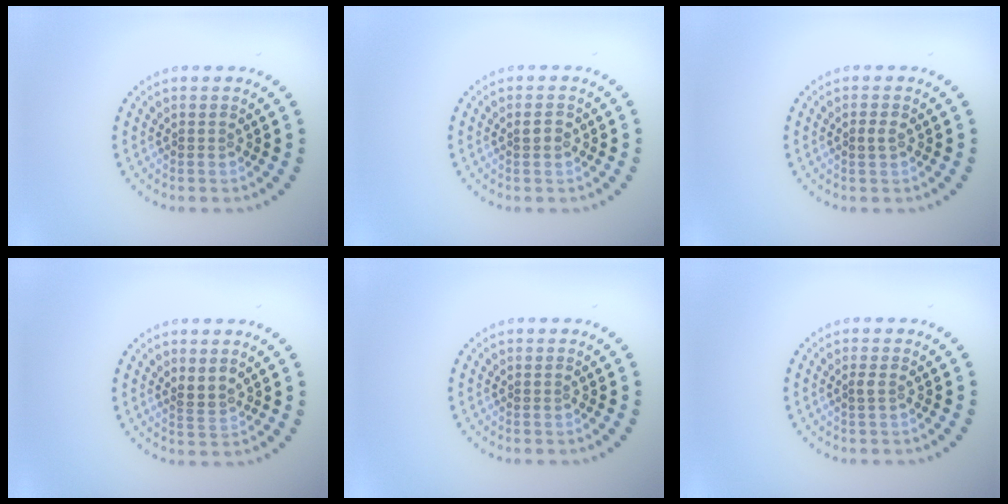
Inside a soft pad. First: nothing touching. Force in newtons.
{"total": 1.2, "press": 1.1, "slide": 0.3}
{"total": 1.1, "press": 1.0, "slide": 0.2}
{"total": 1.4, "press": 1.3, "slide": 0.7}
{"total": 0.0}
{"total": 0.6, "press": 0.5, "slide": 0.3}